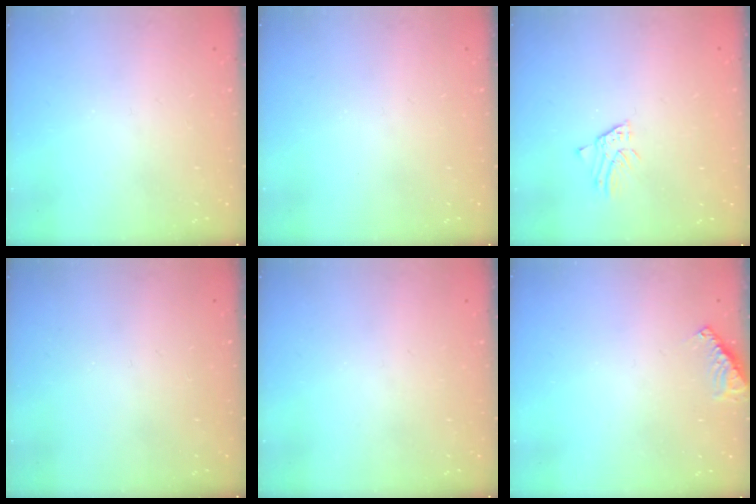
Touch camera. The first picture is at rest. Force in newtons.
{"total": 0.0}
{"total": 1.3, "press": 1.3, "slide": 0.1}
{"total": 0.0}
{"total": 0.0}
{"total": 5.9, "press": 5.9, "slide": 0.6}